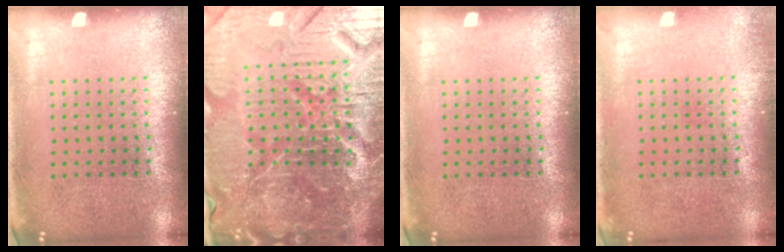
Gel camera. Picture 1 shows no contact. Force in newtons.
{"total": 7.2, "press": 6.4, "slide": 3.4}
{"total": 0.0}
{"total": 0.6, "press": 0.6, "slide": 0.1}